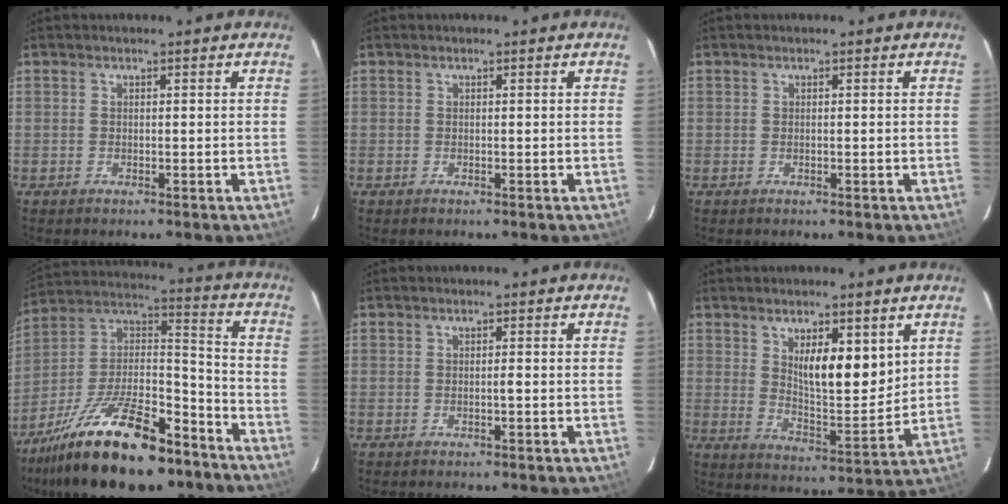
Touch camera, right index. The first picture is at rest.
{"total": 0.0}
{"total": 0.0}
{"total": 25.7, "force": [-17.7, 7.6, 17.1], "torque": [-0.306, -0.001, -0.301]}
{"total": 0.9, "force": [-0.2, 0.2, 0.8], "torque": [-0.017, 0.001, -0.004]}
{"total": 10.6, "force": [4.0, 3.7, 9.1], "torque": [-0.148, -0.009, 0.077]}